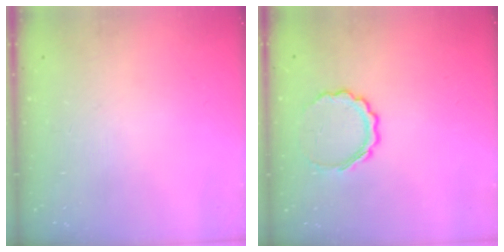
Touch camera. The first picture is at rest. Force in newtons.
{"total": 7.6, "press": 7.4, "slide": 1.6}